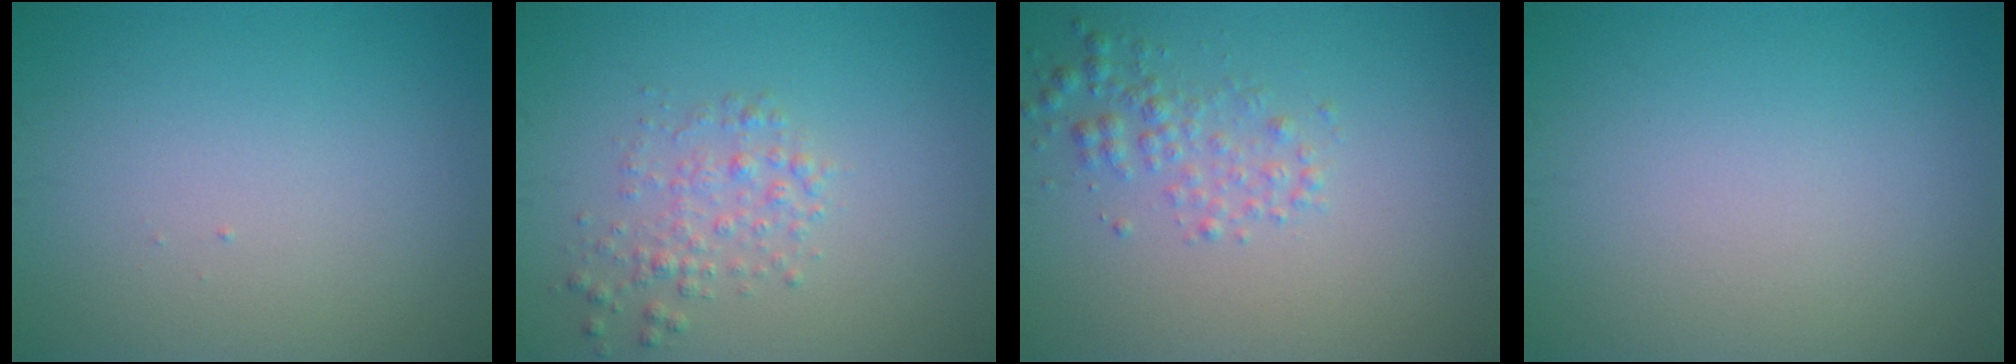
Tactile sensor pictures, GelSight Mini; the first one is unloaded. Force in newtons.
{"total": 2.1, "press": 2.1, "slide": 0.1}
{"total": 2.1, "press": 2.1, "slide": 0.1}
{"total": 0.0}